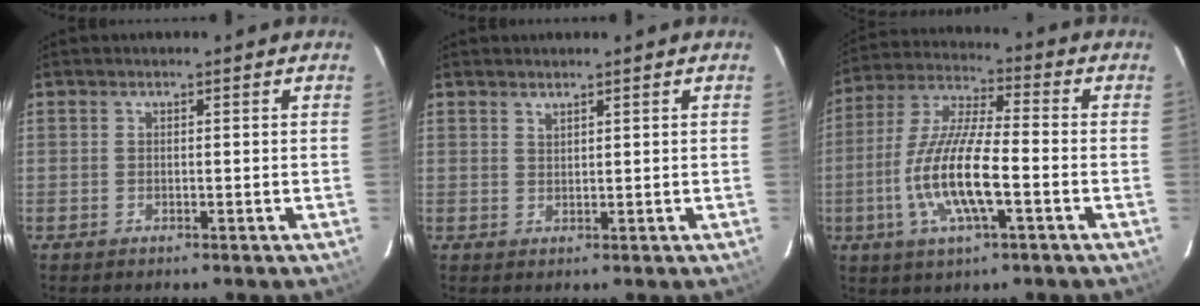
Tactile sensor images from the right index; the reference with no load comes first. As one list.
[{"total": 1.0, "force": [1.0, 0.2, 0.3], "torque": [-0.006, 0.001, 0.019]}, {"total": 14.2, "force": [-4.0, 3.1, 13.3], "torque": [-0.275, -0.006, -0.079]}]